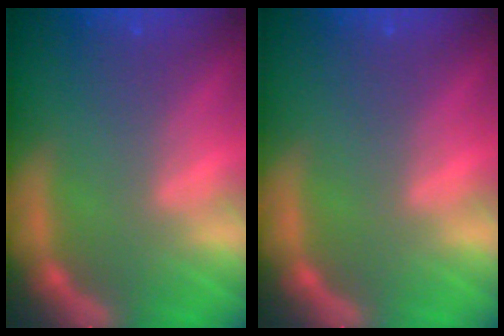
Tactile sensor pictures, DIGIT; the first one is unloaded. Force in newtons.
{"total": 0.0}